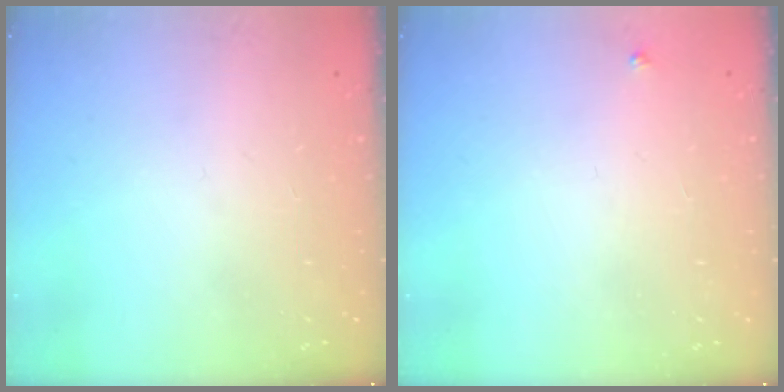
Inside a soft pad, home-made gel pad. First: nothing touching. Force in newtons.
{"total": 2.7, "press": 2.7, "slide": 0.3}